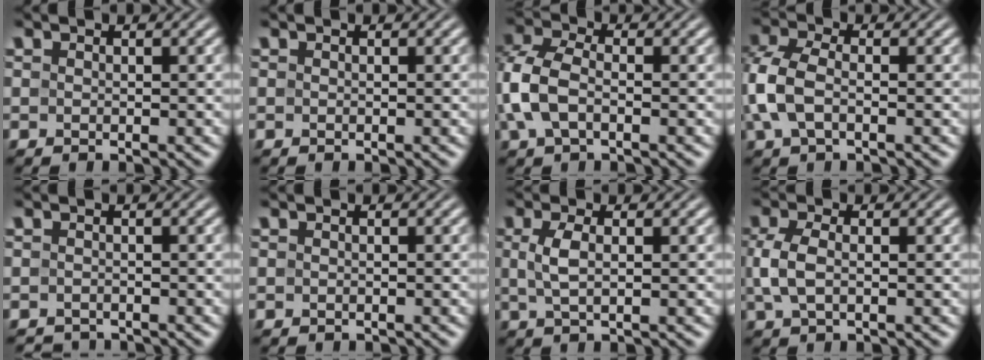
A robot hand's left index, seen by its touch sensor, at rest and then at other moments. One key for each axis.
{"total": 0.0}
{"total": 5.2, "fx": -0.8, "fy": 3.2, "fz": 4.0, "tx": -0.109, "ty": 0.006, "tz": -0.026}
{"total": 4.6, "fx": -0.6, "fy": 2.7, "fz": 3.7, "tx": -0.098, "ty": 0.007, "tz": -0.020}
{"total": 1.5, "fx": -1.5, "fy": 0.2, "fz": 0.0, "tx": 0.007, "ty": -0.003, "tz": -0.024}
{"total": 0.0}
{"total": 2.4, "fx": 0.4, "fy": 0.8, "fz": 2.2, "tx": -0.051, "ty": 0.003, "tz": 0.008}
{"total": 3.1, "fx": 0.0, "fy": 1.6, "fz": 2.7, "tx": -0.068, "ty": 0.001, "tz": -0.001}